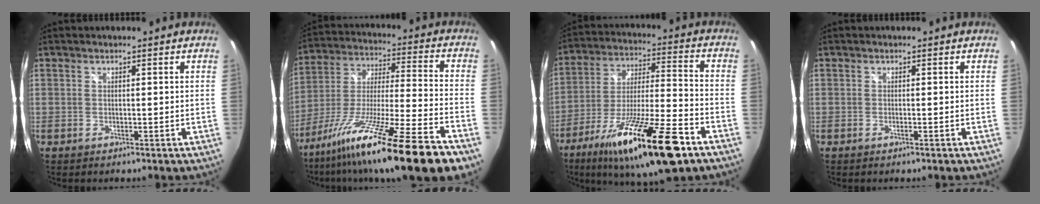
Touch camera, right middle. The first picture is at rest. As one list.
[{"total": 24.0, "force": [-16.3, 0.0, 17.6], "torque": [-0.305, -0.063, -0.277]}, {"total": 22.9, "force": [-13.6, 3.9, 18.0], "torque": [-0.324, -0.036, -0.231]}, {"total": 0.6, "force": [-0.2, -0.3, 0.4], "torque": [-0.004, 0.001, -0.004]}]